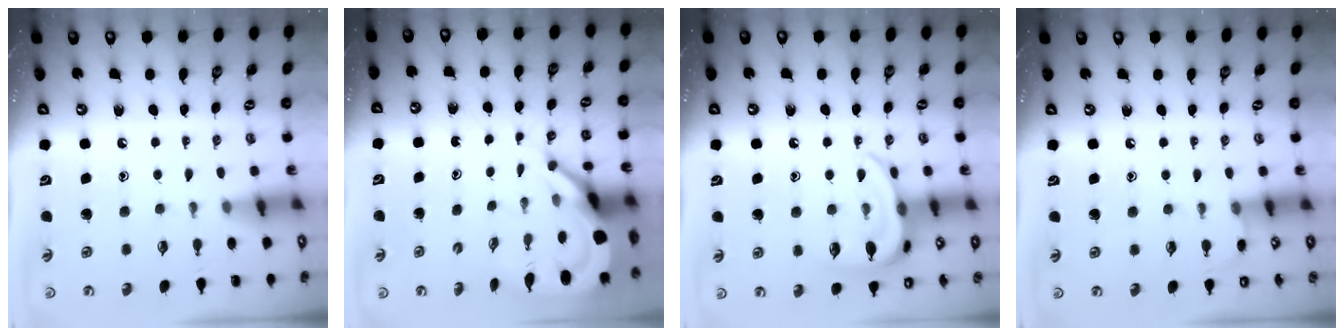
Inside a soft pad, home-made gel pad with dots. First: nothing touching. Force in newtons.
{"total": 7.3, "press": 7.3, "slide": 1.0}
{"total": 13.7, "press": 13.7, "slide": 0.9}
{"total": 3.2, "press": 3.2, "slide": 0.4}